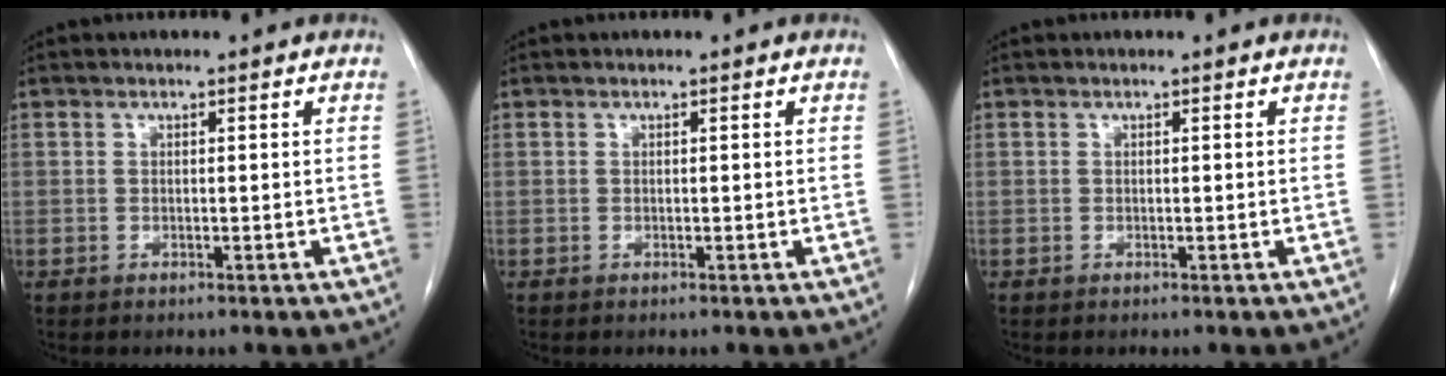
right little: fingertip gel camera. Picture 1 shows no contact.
{"total": 0.0}
{"total": 0.0}